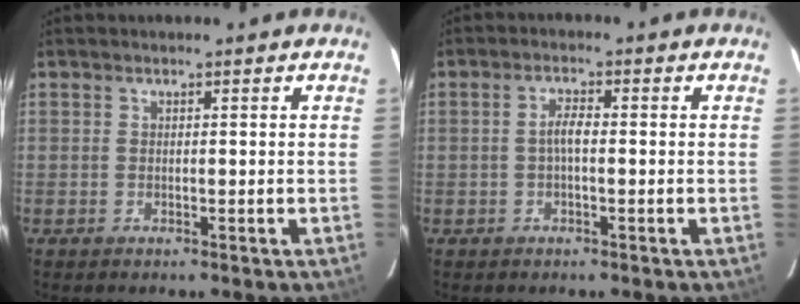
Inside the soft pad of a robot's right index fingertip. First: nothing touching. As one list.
[{"total": 2.4, "force": [-0.4, 0.7, 2.3], "torque": [-0.046, 0.007, -0.007]}]